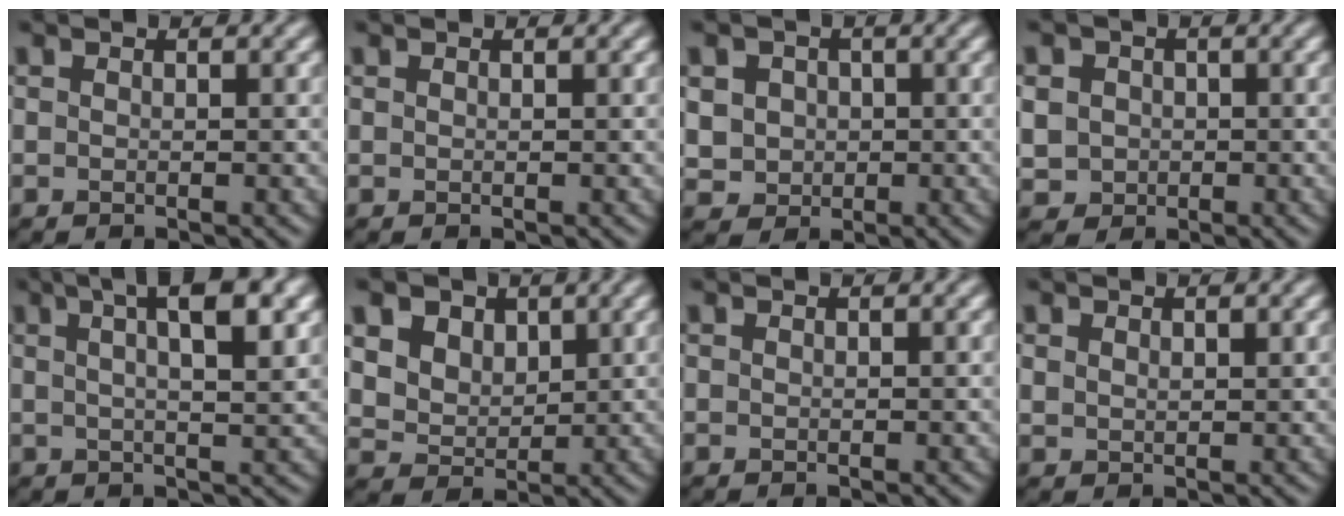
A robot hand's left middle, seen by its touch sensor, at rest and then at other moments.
{"total": 0.0}
{"total": 4.5, "force": [1.0, 4.0, 1.8], "torque": [-0.041, 0.016, 0.015]}
{"total": 4.0, "force": [0.4, 3.7, 1.4], "torque": [-0.033, 0.011, 0.004]}
{"total": 8.0, "force": [3.5, 2.5, 6.7], "torque": [-0.065, 0.028, 0.028]}
{"total": 8.7, "force": [4.3, 6.6, 3.8], "torque": [-0.099, 0.020, 0.066]}
{"total": 0.0}
{"total": 1.4, "force": [0.8, 0.8, 0.8], "torque": [-0.015, -0.002, 0.019]}